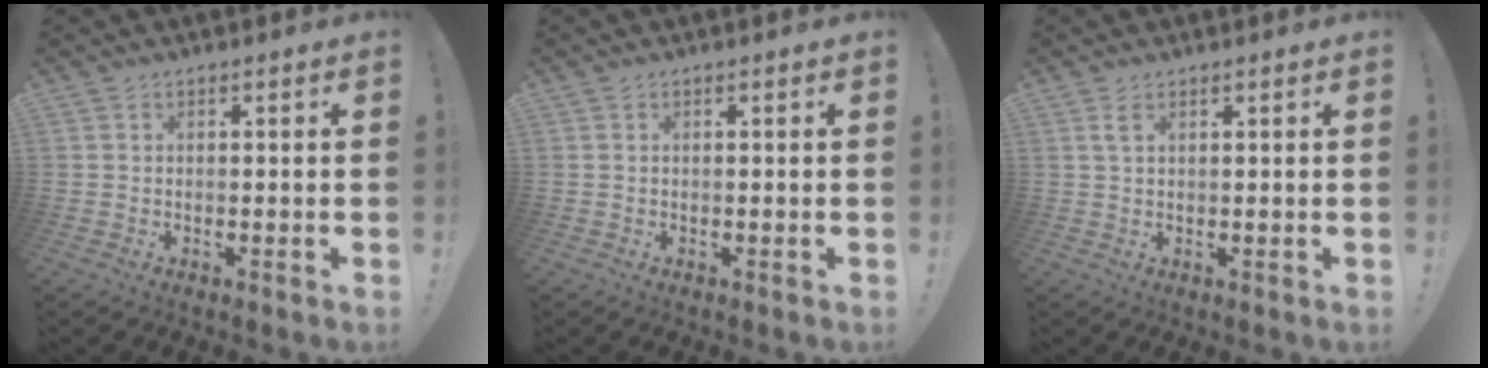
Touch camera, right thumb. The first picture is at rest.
{"total": 0.0}
{"total": 2.5, "force": [1.2, 1.0, 1.9], "torque": [-0.032, -0.001, 0.021]}